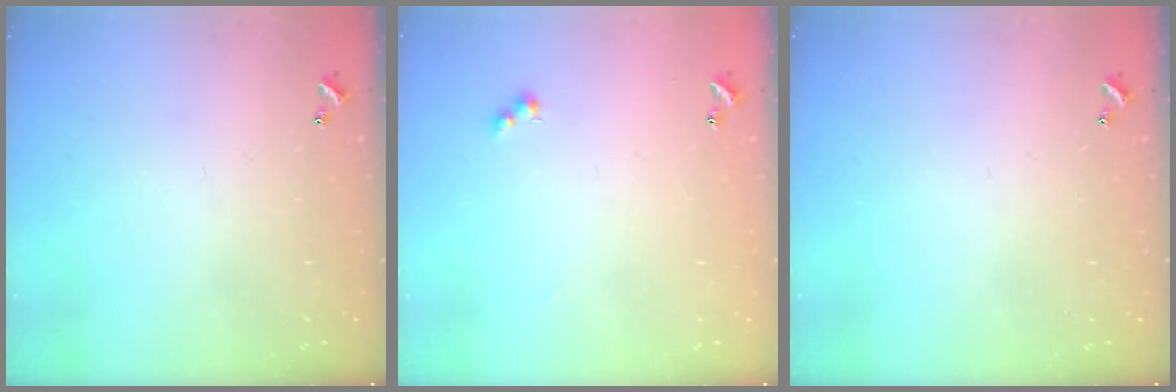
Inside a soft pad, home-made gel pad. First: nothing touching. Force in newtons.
{"total": 2.4, "press": 2.3, "slide": 0.5}
{"total": 0.0}